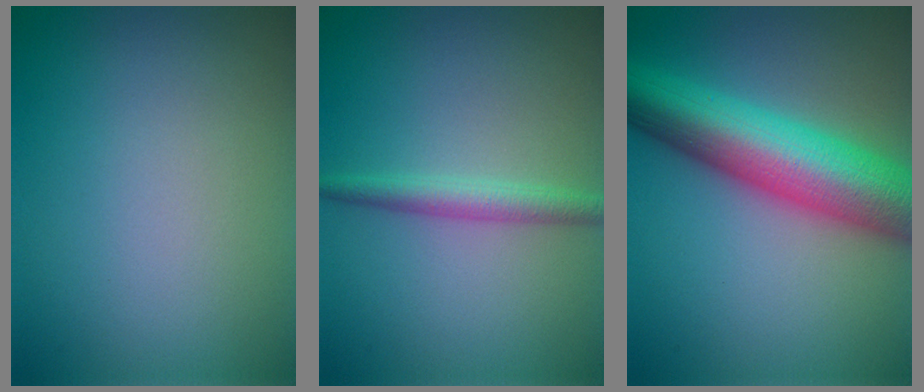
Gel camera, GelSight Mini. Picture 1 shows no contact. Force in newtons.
{"total": 2.3, "press": 2.3, "slide": 0.0}
{"total": 11.2, "press": 11.2, "slide": 0.2}